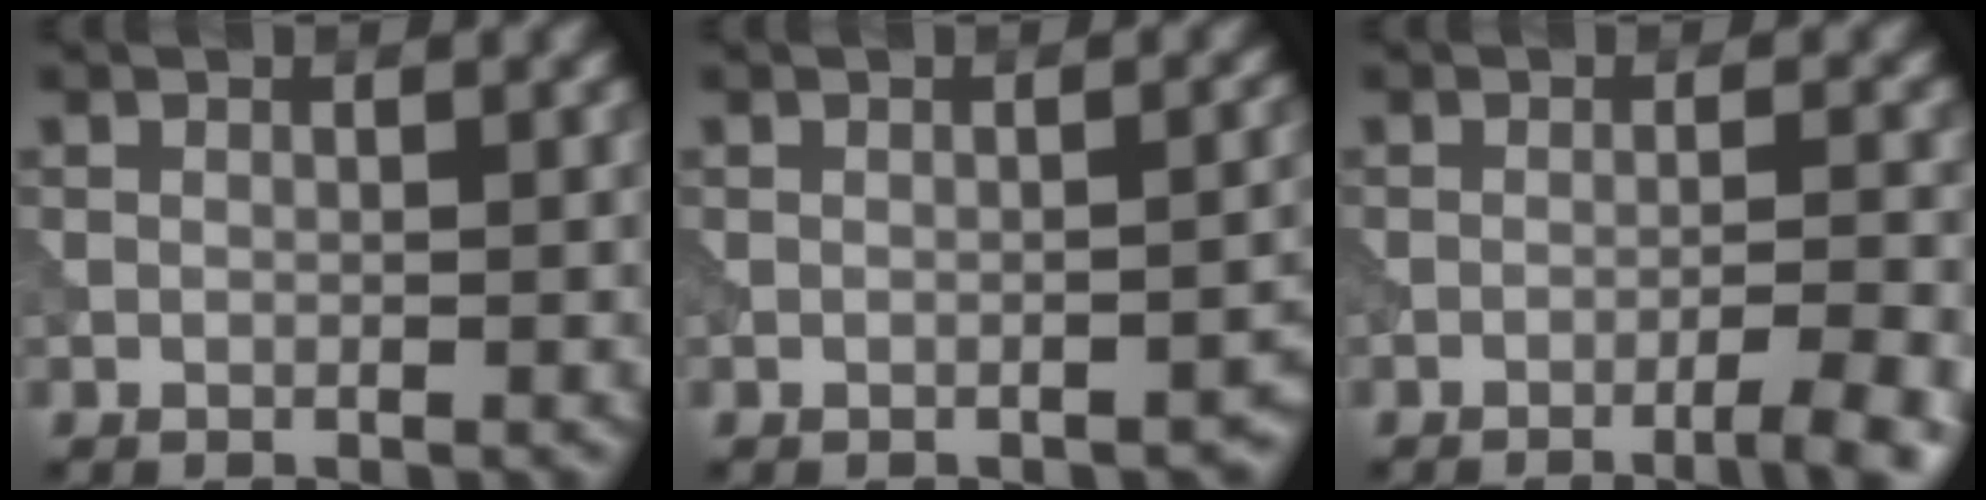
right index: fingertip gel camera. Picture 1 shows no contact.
{"total": 2.2, "force": [-1.5, 0.8, 1.3], "torque": [-0.011, 0.004, -0.017]}
{"total": 4.5, "force": [-2.5, 0.7, 3.6], "torque": [-0.046, 0.010, -0.045]}